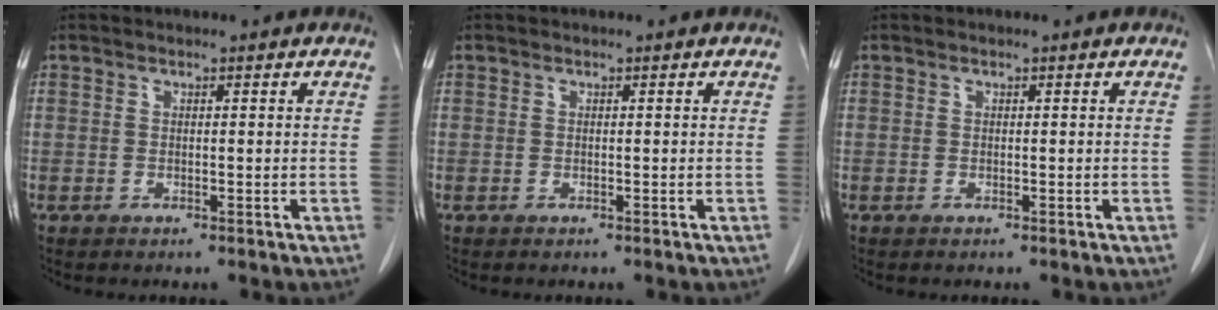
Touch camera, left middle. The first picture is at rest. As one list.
[{"total": 0.0}, {"total": 0.0}]